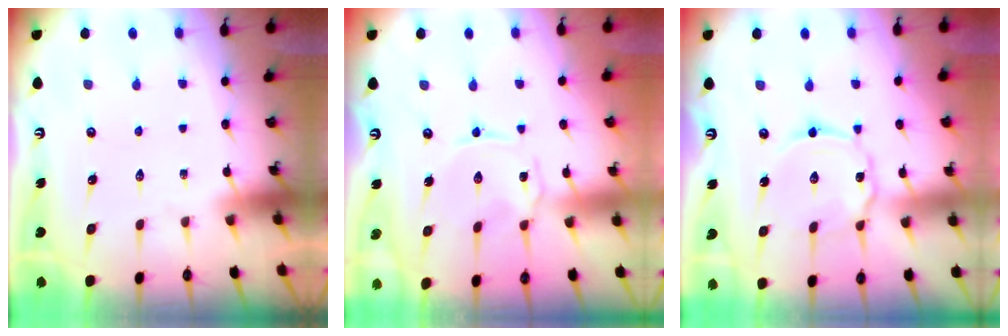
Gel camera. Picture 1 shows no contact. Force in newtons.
{"total": 0.7, "press": 0.6, "slide": 0.2}
{"total": 5.7, "press": 5.7, "slide": 0.5}